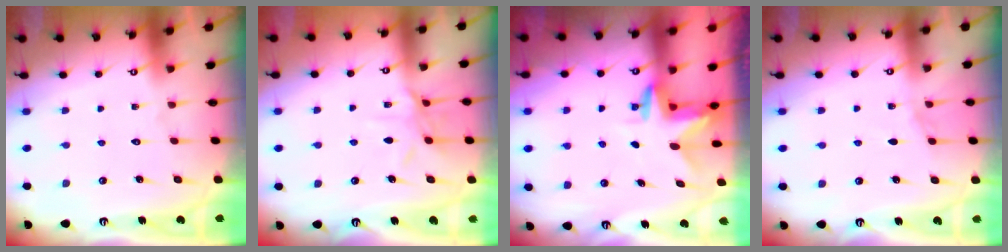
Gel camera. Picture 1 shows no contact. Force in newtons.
{"total": 7.9, "press": 7.9, "slide": 0.6}
{"total": 3.0, "press": 3.0, "slide": 0.2}
{"total": 3.7, "press": 3.7, "slide": 0.3}